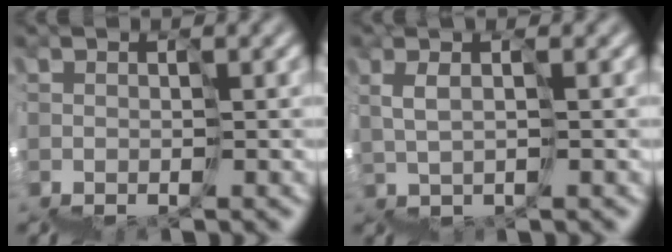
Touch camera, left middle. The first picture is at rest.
{"total": 2.7, "force": [2.6, 0.0, 0.6], "torque": [0.012, 0.028, 0.044]}